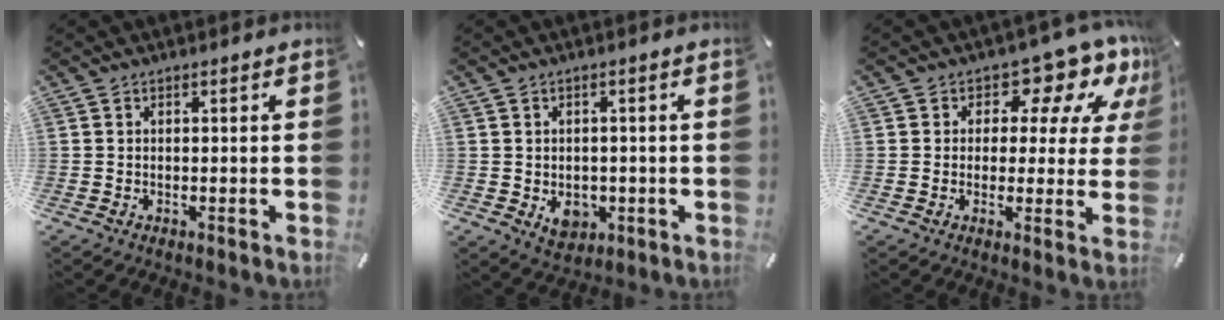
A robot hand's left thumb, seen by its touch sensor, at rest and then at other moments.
{"total": 5.3, "force": [-1.2, 4.5, 2.7], "torque": [-0.026, -0.001, -0.020]}
{"total": 11.9, "force": [7.3, 6.7, 6.7], "torque": [-0.091, -0.048, 0.124]}